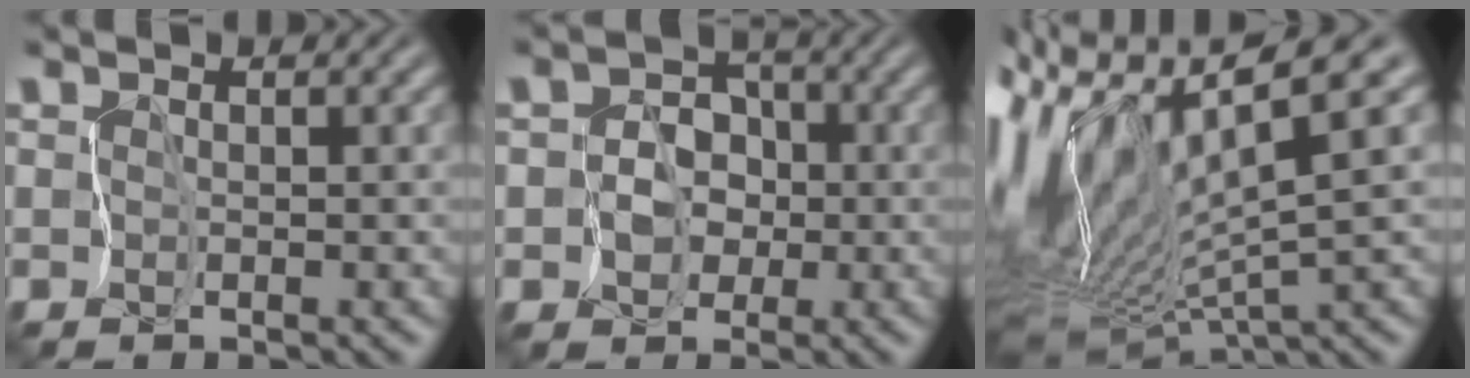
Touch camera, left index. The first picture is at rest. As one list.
[{"total": 3.5, "force": [-1.1, 3.1, 1.1], "torque": [0.004, -0.001, -0.034]}, {"total": 12.0, "force": [2.9, 3.3, 11.2], "torque": [-0.234, 0.013, 0.076]}]